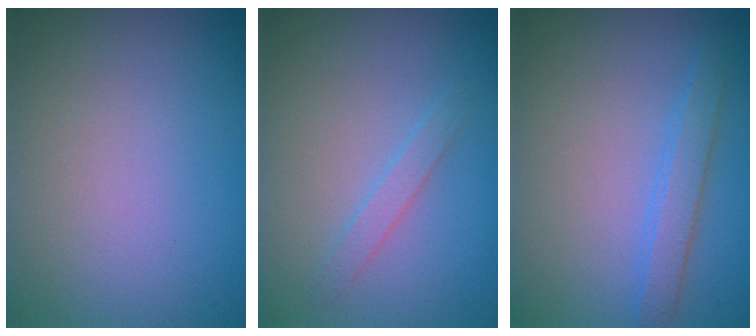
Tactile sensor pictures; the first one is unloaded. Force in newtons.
{"total": 1.2, "press": 1.2, "slide": 0.1}
{"total": 2.1, "press": 2.1, "slide": 0.1}